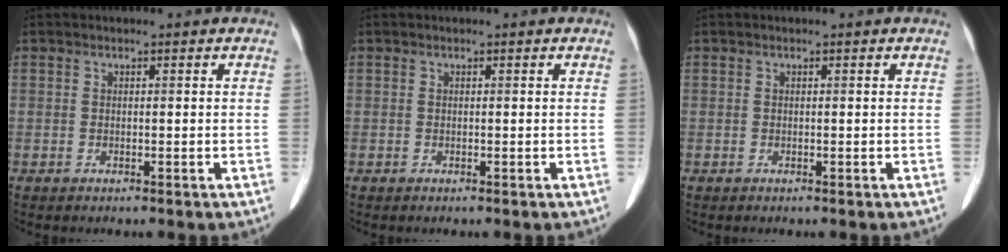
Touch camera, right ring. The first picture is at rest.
{"total": 0.0}
{"total": 0.0}